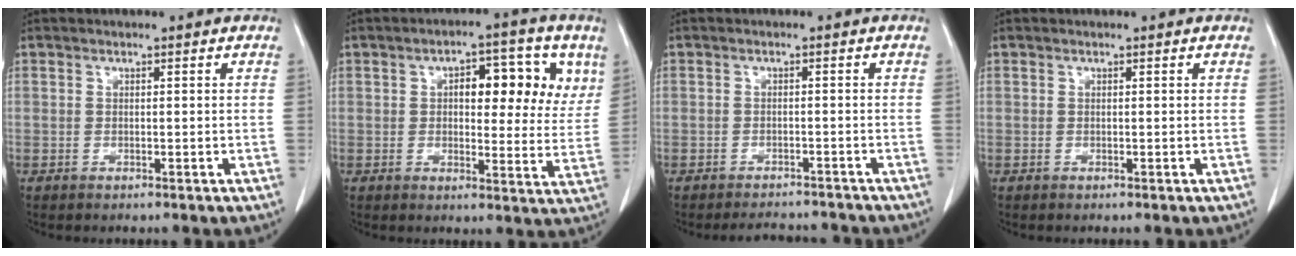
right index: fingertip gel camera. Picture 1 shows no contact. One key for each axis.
{"total": 11.5, "fx": 4.3, "fy": 5.1, "fz": 9.4, "tx": -0.108, "ty": 0.022, "tz": 0.055}
{"total": 5.0, "fx": -4.7, "fy": 1.7, "fz": 0.1, "tx": 0.005, "ty": 0.002, "tz": -0.061}
{"total": 0.0}